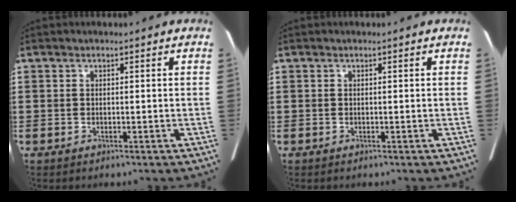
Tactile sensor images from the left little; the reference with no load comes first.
{"total": 0.0}